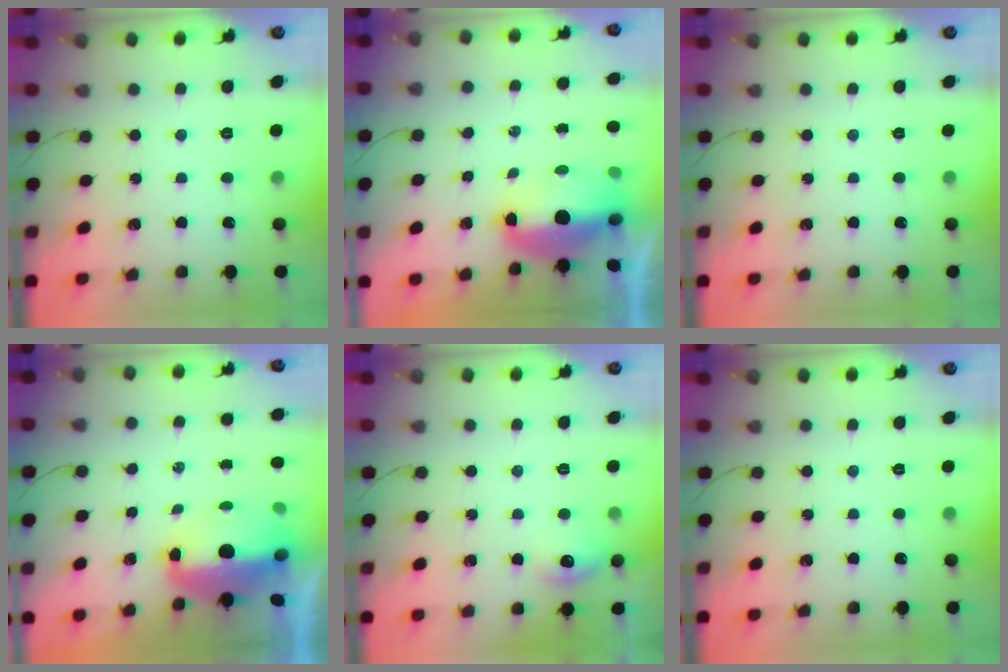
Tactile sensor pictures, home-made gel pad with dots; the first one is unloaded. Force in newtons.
{"total": 8.2, "press": 8.0, "slide": 1.8}
{"total": 0.0}
{"total": 14.6, "press": 9.4, "slide": 11.1}
{"total": 7.9, "press": 7.8, "slide": 1.5}
{"total": 0.0}